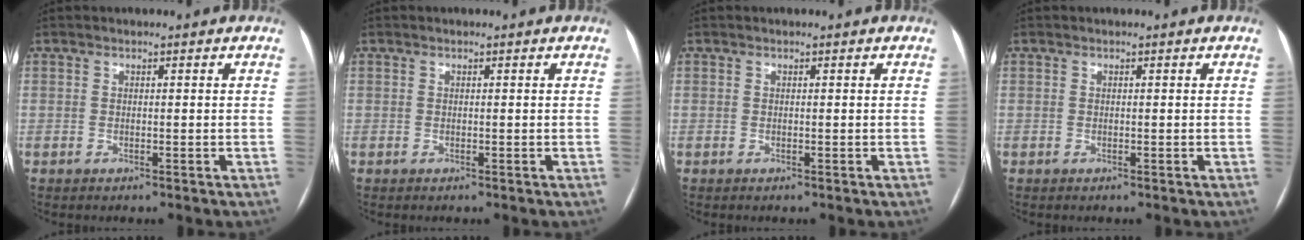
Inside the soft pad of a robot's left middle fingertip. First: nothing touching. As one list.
[{"total": 0.0}, {"total": 0.0}, {"total": 0.0}]